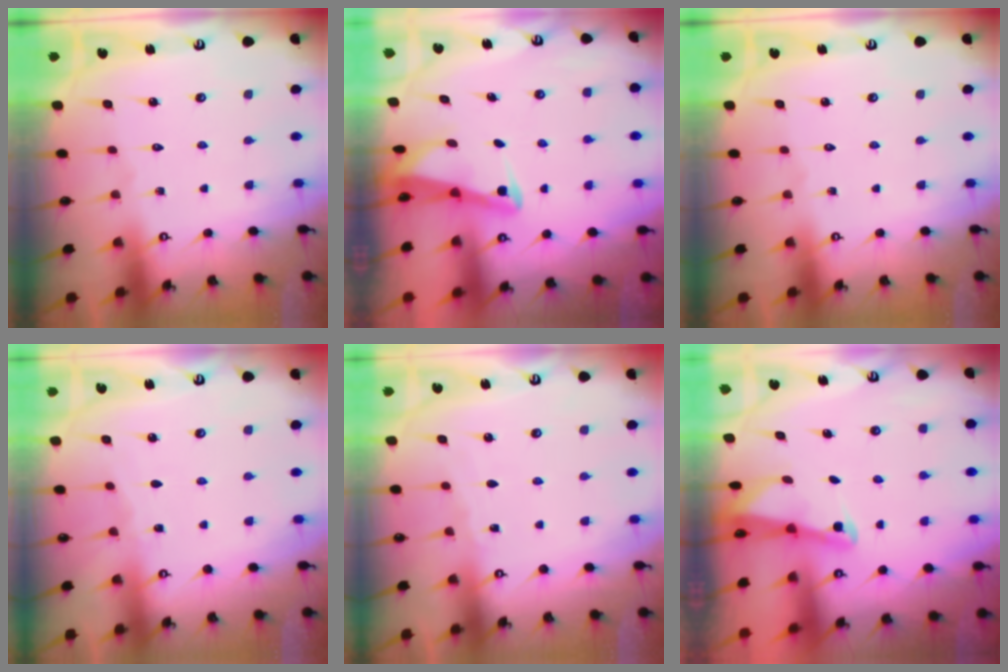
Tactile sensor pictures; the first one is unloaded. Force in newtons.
{"total": 3.0, "press": 3.0, "slide": 0.3}
{"total": 0.0}
{"total": 2.6, "press": 2.6, "slide": 0.4}
{"total": 3.2, "press": 3.1, "slide": 0.4}
{"total": 2.3, "press": 2.2, "slide": 0.3}